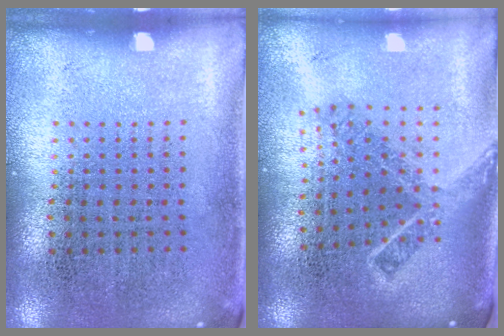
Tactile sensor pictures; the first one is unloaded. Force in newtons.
{"total": 1.9, "press": 1.3, "slide": 1.4}